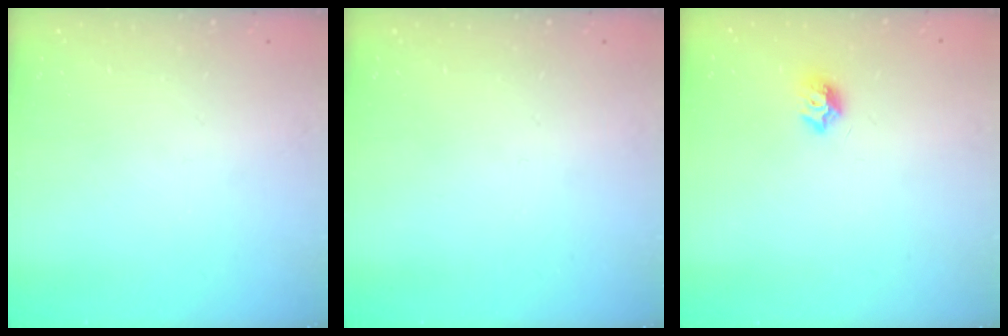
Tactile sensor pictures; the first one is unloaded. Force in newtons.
{"total": 0.0}
{"total": 7.4, "press": 7.4, "slide": 0.9}